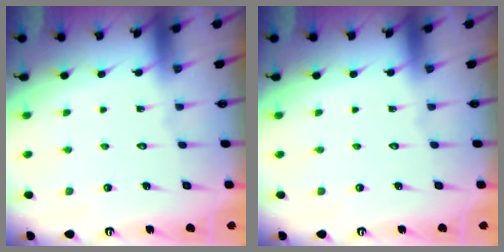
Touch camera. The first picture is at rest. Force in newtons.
{"total": 0.0}